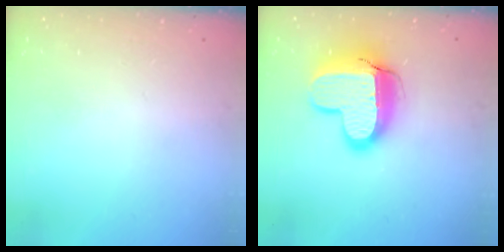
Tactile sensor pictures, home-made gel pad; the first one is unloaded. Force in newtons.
{"total": 14.6, "press": 14.5, "slide": 1.1}